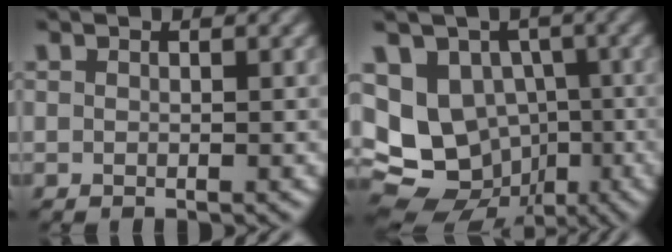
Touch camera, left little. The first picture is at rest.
{"total": 12.4, "force": [-1.6, 10.7, 6.1], "torque": [-0.117, 0.008, -0.036]}